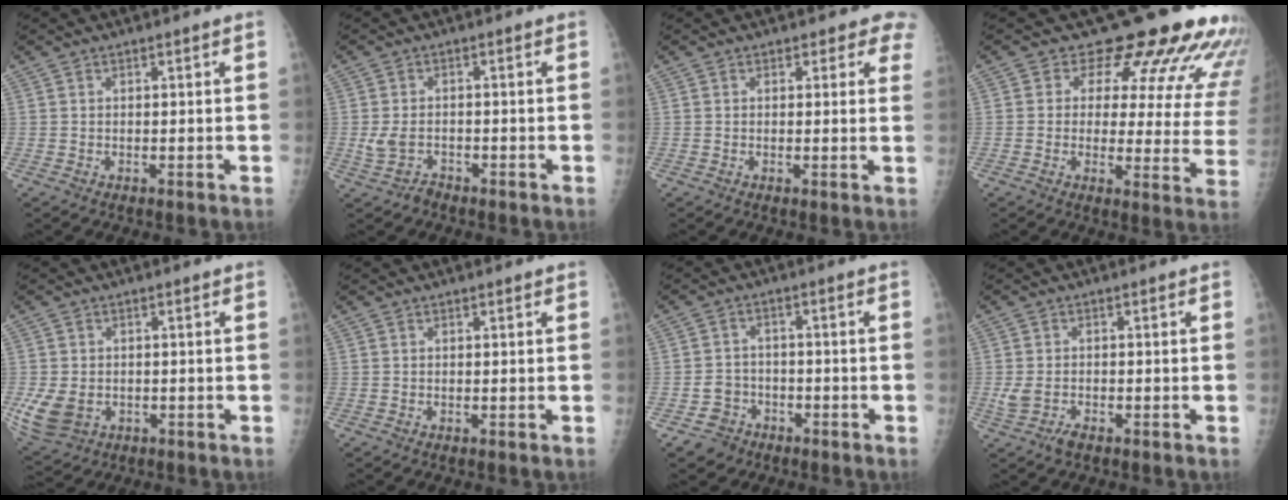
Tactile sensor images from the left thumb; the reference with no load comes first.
{"total": 3.1, "force": [-1.5, 2.1, 1.7], "torque": [-0.042, 0.013, -0.024]}
{"total": 4.1, "force": [3.4, 2.3, 0.9], "torque": [0.028, -0.013, 0.016]}
{"total": 17.9, "force": [13.9, 7.0, 8.9], "torque": [-0.057, -0.082, 0.141]}
{"total": 7.7, "force": [-1.8, 5.9, 4.7], "torque": [-0.089, -0.005, -0.018]}
{"total": 0.0}
{"total": 5.0, "force": [-3.0, 4.1, 0.3], "torque": [0.016, 0.020, -0.050]}
{"total": 3.3, "force": [-1.4, 1.8, 2.3], "torque": [-0.056, 0.009, -0.021]}